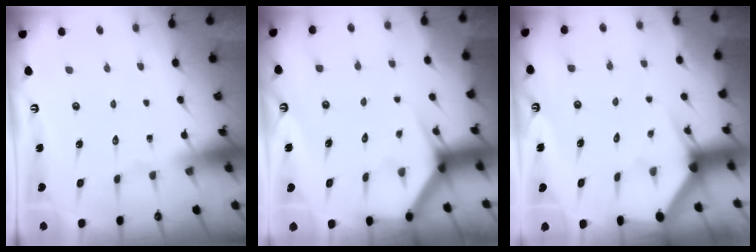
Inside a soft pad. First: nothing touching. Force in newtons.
{"total": 3.6, "press": 3.5, "slide": 0.3}
{"total": 2.9, "press": 2.9, "slide": 0.2}